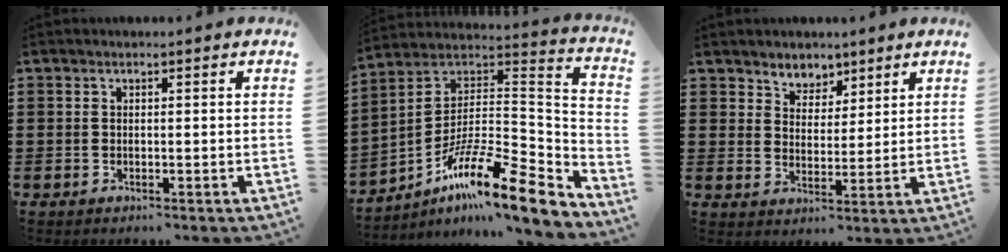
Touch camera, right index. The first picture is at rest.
{"total": 14.1, "force": [-9.5, 2.7, 10.0], "torque": [-0.169, 0.003, -0.177]}
{"total": 4.3, "force": [3.6, 2.5, -0.3], "torque": [-0.014, 0.000, 0.067]}